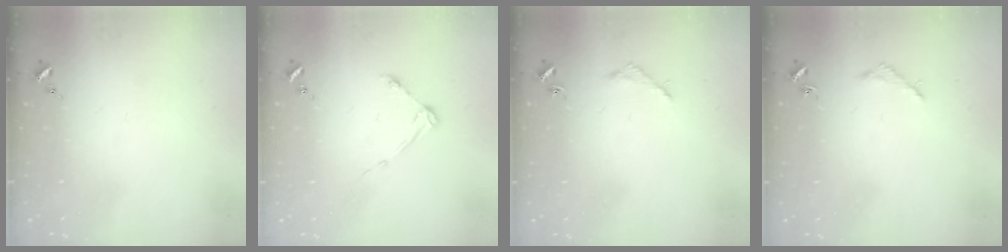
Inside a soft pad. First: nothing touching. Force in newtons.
{"total": 3.7, "press": 3.7, "slide": 0.4}
{"total": 1.6, "press": 1.6, "slide": 0.2}
{"total": 1.6, "press": 1.6, "slide": 0.2}